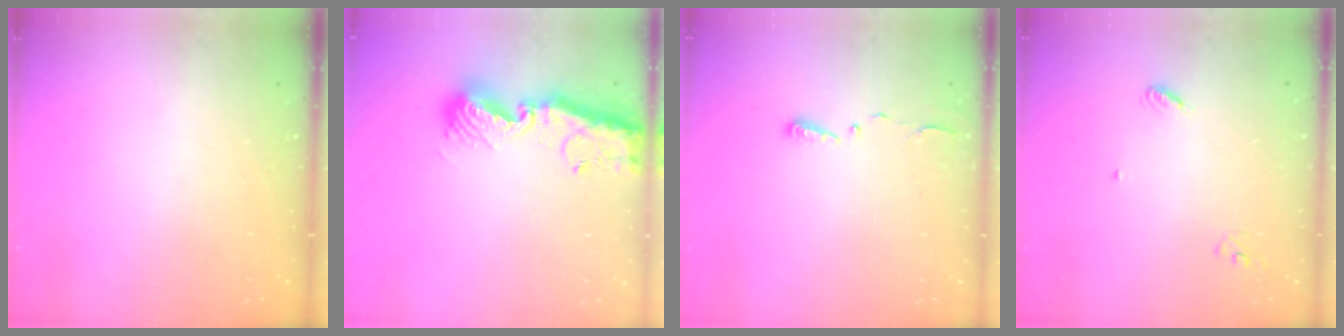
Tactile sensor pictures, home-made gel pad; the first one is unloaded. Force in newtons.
{"total": 12.2, "press": 12.1, "slide": 0.8}
{"total": 2.7, "press": 2.7, "slide": 0.4}
{"total": 3.9, "press": 3.9, "slide": 0.3}